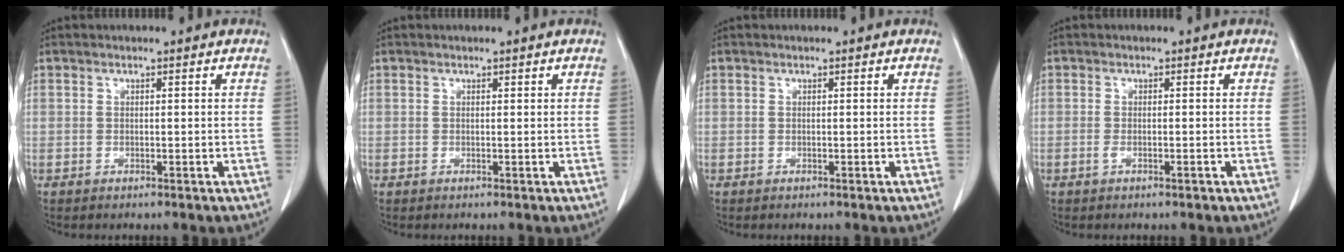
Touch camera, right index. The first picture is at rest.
{"total": 0.0}
{"total": 0.0}
{"total": 1.2, "force": [-0.5, 0.3, 1.1], "torque": [-0.022, -0.002, -0.006]}